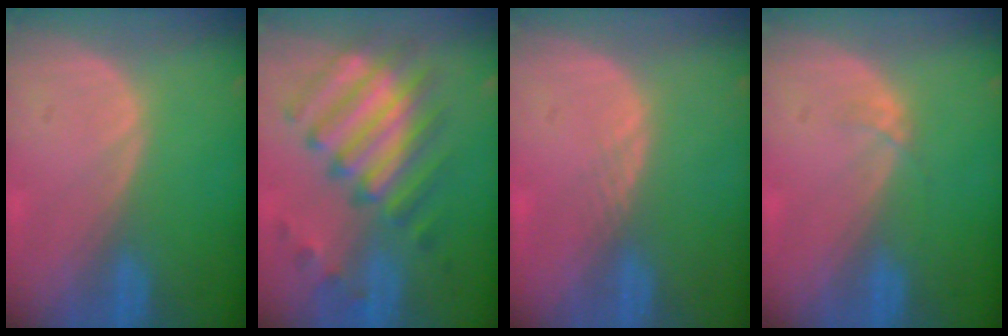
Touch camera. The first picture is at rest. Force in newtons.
{"total": 9.9, "press": 9.7, "slide": 2.2}
{"total": 1.0, "press": 0.8, "slide": 0.5}
{"total": 0.9, "press": 0.9, "slide": 0.1}